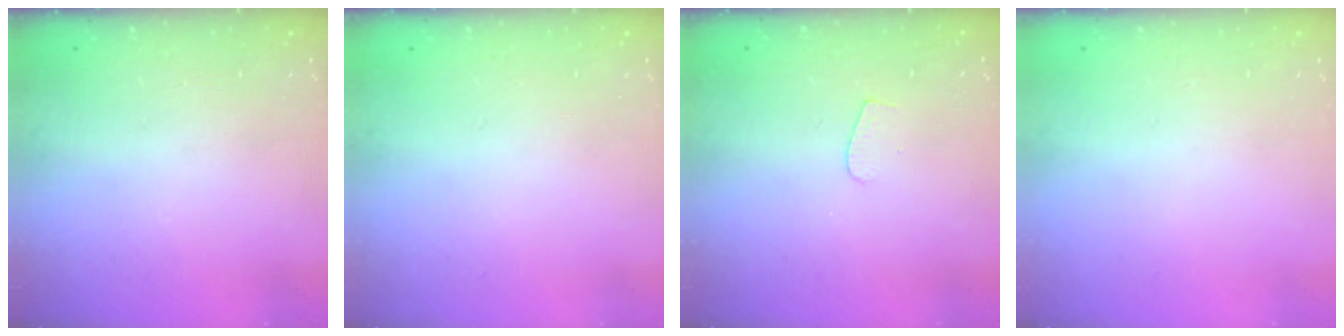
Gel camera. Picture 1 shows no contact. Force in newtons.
{"total": 0.0}
{"total": 3.6, "press": 3.6, "slide": 0.3}
{"total": 0.0}